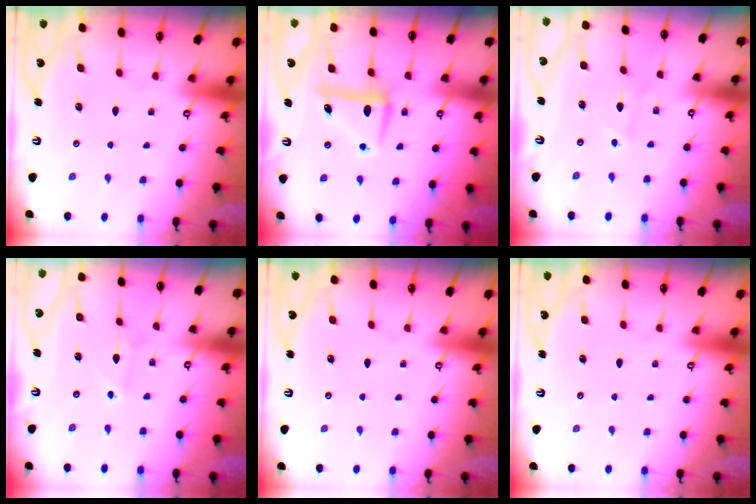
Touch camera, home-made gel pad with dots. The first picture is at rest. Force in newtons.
{"total": 8.2, "press": 8.1, "slide": 1.3}
{"total": 1.9, "press": 1.9, "slide": 0.1}
{"total": 2.0, "press": 2.0, "slide": 0.2}
{"total": 0.0}
{"total": 0.0}